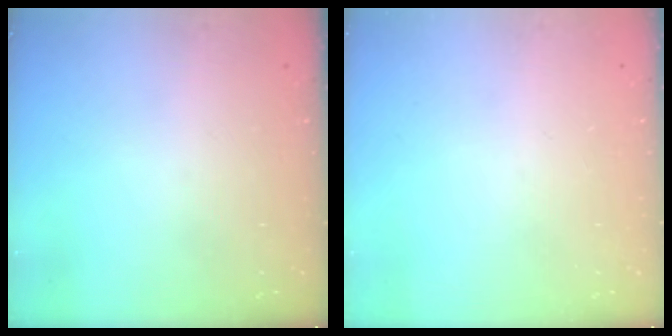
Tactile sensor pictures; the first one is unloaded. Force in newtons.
{"total": 0.0}